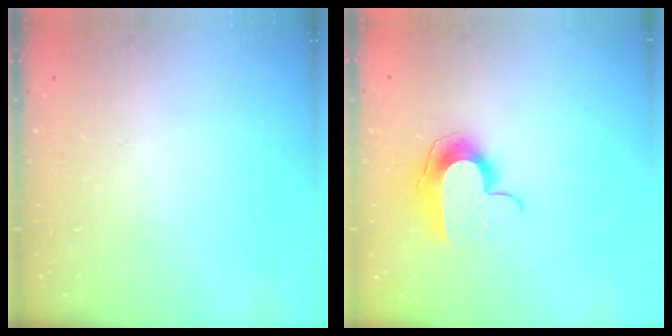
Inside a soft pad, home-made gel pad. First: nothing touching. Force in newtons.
{"total": 9.9, "press": 9.9, "slide": 0.2}